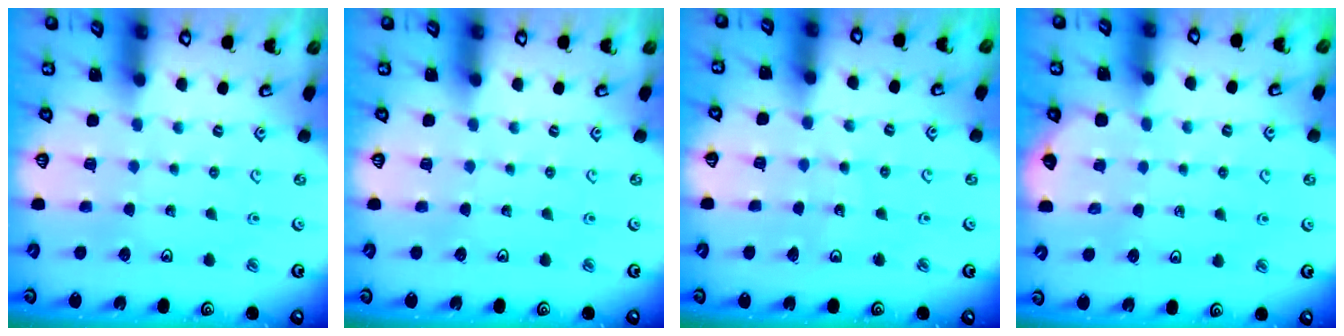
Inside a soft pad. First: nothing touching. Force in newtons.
{"total": 0.0}
{"total": 4.4, "press": 4.4, "slide": 0.4}
{"total": 2.3, "press": 2.3, "slide": 0.1}